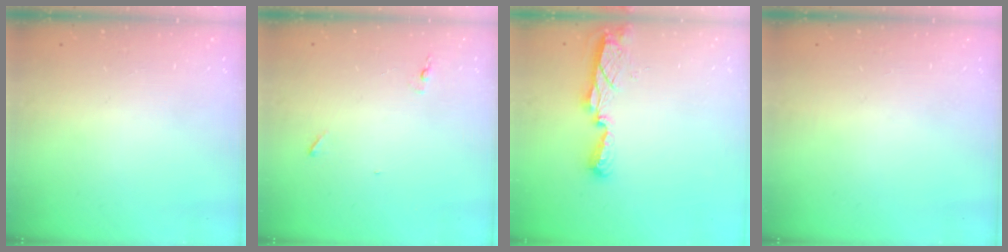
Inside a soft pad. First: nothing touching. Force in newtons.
{"total": 4.7, "press": 4.5, "slide": 1.4}
{"total": 7.8, "press": 7.7, "slide": 0.3}
{"total": 0.0}